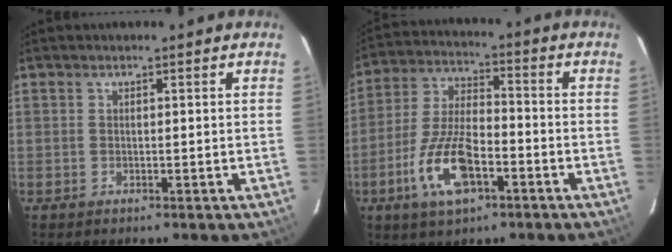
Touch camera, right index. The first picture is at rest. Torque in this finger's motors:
{"motor_torque": [1.70, -0.44, 0.70, 0.13]}